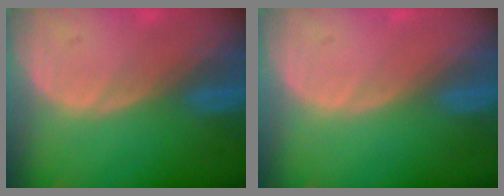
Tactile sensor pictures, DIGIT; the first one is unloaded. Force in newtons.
{"total": 0.0}